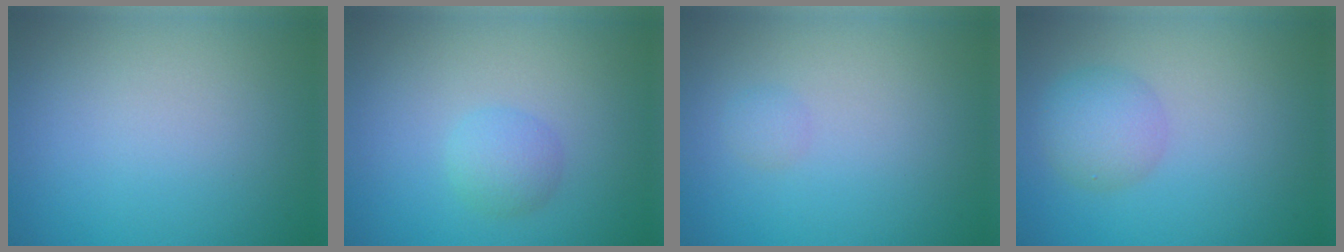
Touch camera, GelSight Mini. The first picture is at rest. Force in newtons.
{"total": 2.0, "press": 2.0, "slide": 0.0}
{"total": 0.8, "press": 0.8, "slide": 0.1}
{"total": 3.1, "press": 3.1, "slide": 0.1}